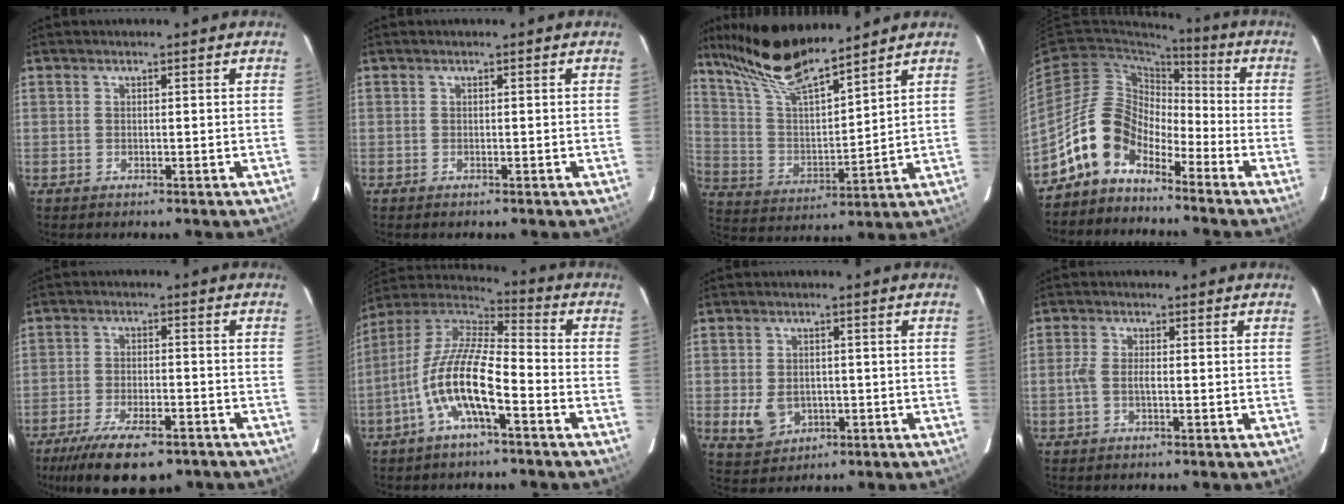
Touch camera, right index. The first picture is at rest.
{"total": 0.0}
{"total": 16.4, "force": [13.5, 2.5, 9.0], "torque": [-0.171, 0.011, 0.264]}
{"total": 11.3, "force": [-7.7, 6.6, 4.9], "torque": [-0.096, 0.029, -0.152]}
{"total": 15.0, "force": [-10.7, 5.2, 9.1], "torque": [-0.192, -0.033, -0.169]}
{"total": 13.8, "force": [-5.7, 3.5, 12.1], "torque": [-0.239, 0.001, -0.116]}
{"total": 6.4, "force": [-1.4, 5.1, 3.6], "torque": [-0.079, -0.004, -0.012]}
{"total": 2.7, "force": [-0.8, 1.0, 2.4], "torque": [-0.056, 0.003, -0.017]}